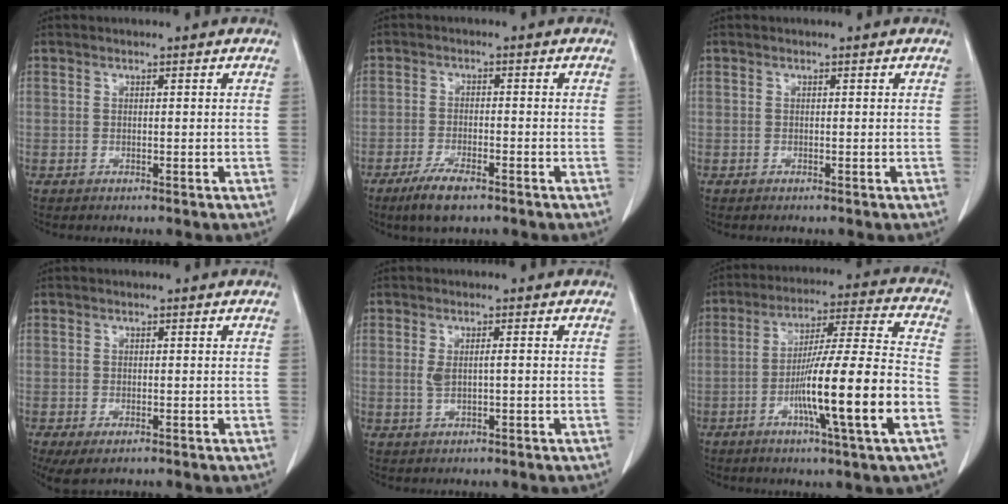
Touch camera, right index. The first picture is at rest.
{"total": 5.4, "force": [-3.7, 1.2, 3.7], "torque": [-0.078, -0.009, -0.064]}
{"total": 0.0}
{"total": 3.4, "force": [-1.9, 1.5, 2.4], "torque": [-0.047, -0.010, -0.023]}
{"total": 2.5, "force": [-0.1, 0.6, 2.4], "torque": [-0.052, 0.006, 0.002]}
{"total": 16.8, "force": [-5.5, -0.7, 15.9], "torque": [-0.272, -0.004, -0.095]}